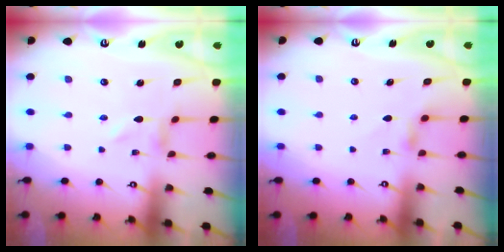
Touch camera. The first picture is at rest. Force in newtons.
{"total": 3.1, "press": 3.1, "slide": 0.6}